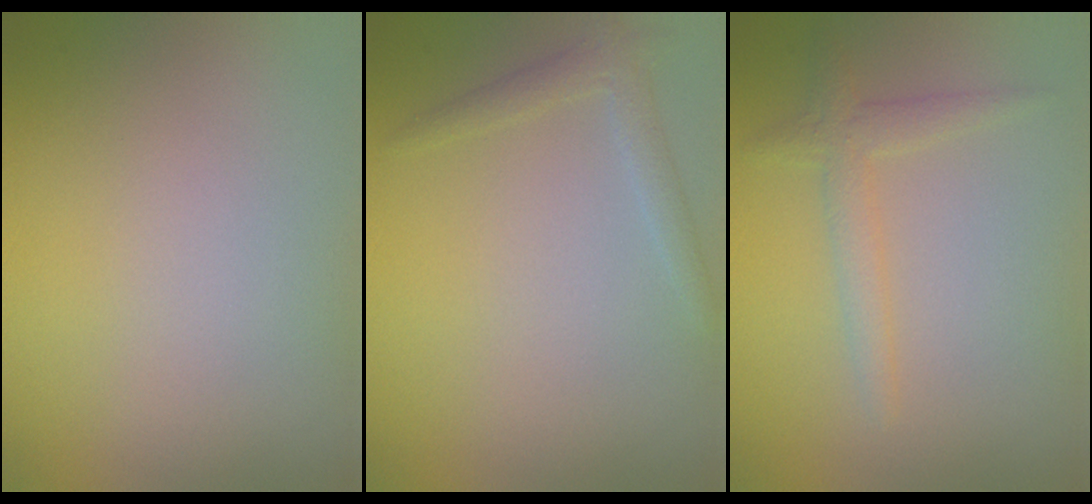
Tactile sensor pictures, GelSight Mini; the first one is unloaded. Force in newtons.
{"total": 1.6, "press": 1.6, "slide": 0.1}
{"total": 2.0, "press": 2.0, "slide": 0.1}